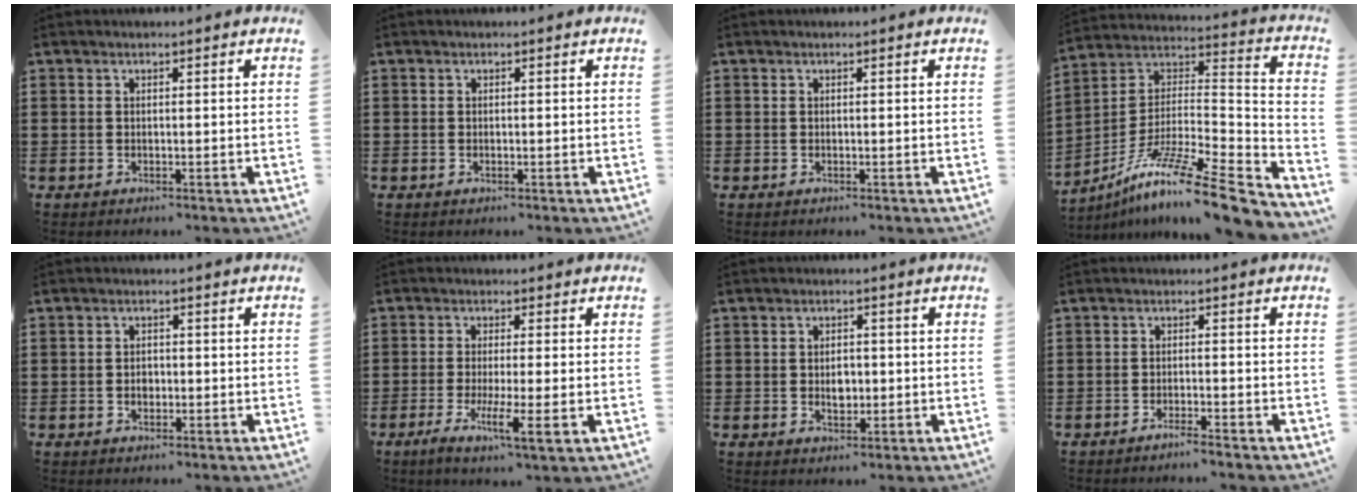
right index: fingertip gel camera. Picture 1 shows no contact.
{"total": 0.0}
{"total": 0.0}
{"total": 13.5, "force": [-10.0, 0.8, 9.0], "torque": [-0.157, 0.010, -0.184]}
{"total": 1.7, "force": [-0.3, 1.3, 1.1], "torque": [-0.023, 0.005, -0.007]}
{"total": 5.9, "force": [-2.2, 0.6, 5.4], "torque": [-0.103, -0.015, -0.040]}
{"total": 2.8, "force": [-0.2, 1.9, 2.0], "torque": [-0.034, 0.002, -0.007]}
{"total": 1.7, "force": [-1.6, -0.3, 0.6], "torque": [-0.011, 0.000, -0.029]}